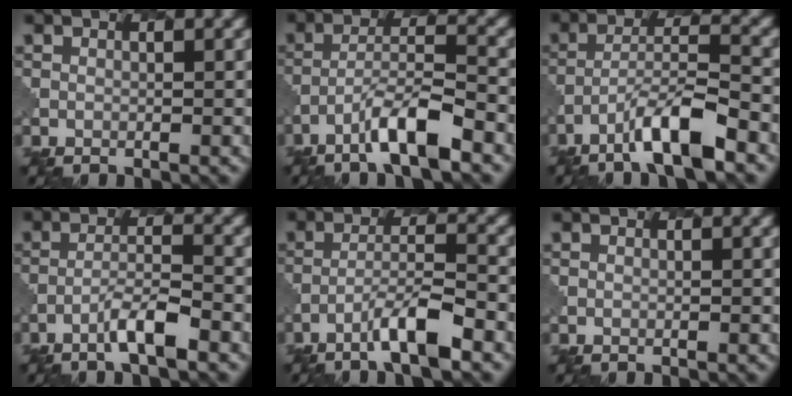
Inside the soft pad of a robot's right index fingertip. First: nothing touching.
{"total": 5.6, "force": [-3.6, 1.0, 4.2], "torque": [-0.071, 0.007, -0.064]}
{"total": 6.2, "force": [-4.0, 1.2, 4.6], "torque": [-0.078, 0.008, -0.070]}
{"total": 3.3, "force": [-2.1, 0.3, 2.6], "torque": [-0.049, 0.008, -0.046]}
{"total": 4.6, "force": [-2.9, 0.5, 3.5], "torque": [-0.059, 0.009, -0.055]}
{"total": 0.0}